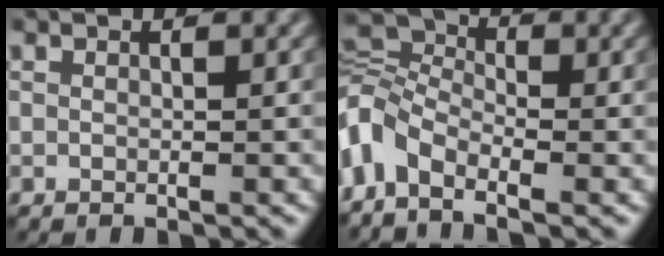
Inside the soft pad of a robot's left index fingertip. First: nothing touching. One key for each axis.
{"total": 5.5, "fx": -2.7, "fy": 3.3, "fz": 3.6, "tx": -0.082, "ty": 0.004, "tz": -0.081}